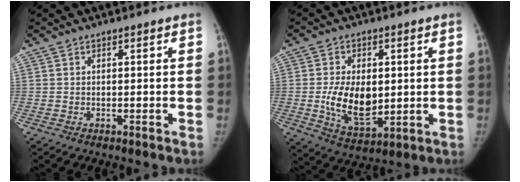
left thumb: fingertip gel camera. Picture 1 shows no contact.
{"total": 11.6, "force": [0.1, 6.9, 9.3], "torque": [-0.141, -0.016, 0.016]}